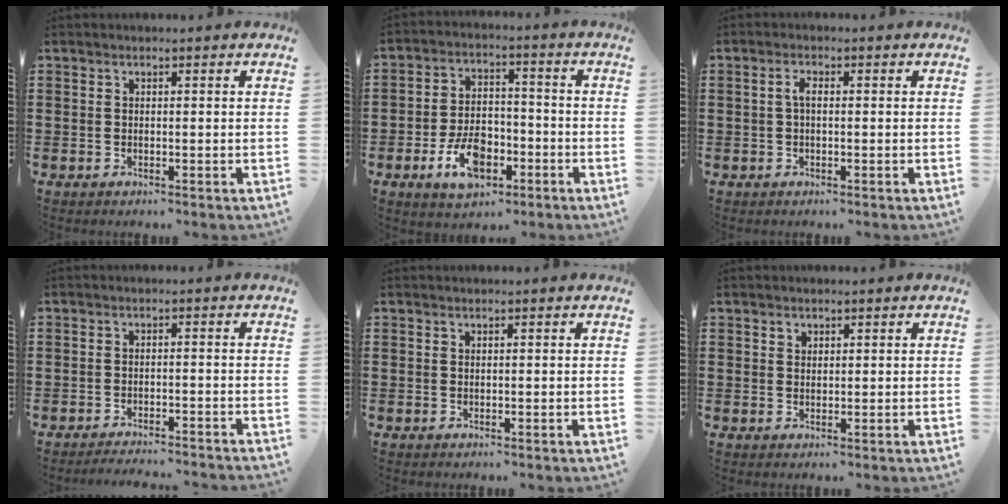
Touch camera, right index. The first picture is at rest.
{"total": 7.8, "force": [-3.3, 4.3, 5.5], "torque": [-0.108, 0.005, -0.065]}
{"total": 1.7, "force": [-0.2, 0.6, 1.6], "torque": [-0.039, -0.001, -0.007]}
{"total": 2.4, "force": [-2.4, -0.3, 0.3], "torque": [-0.008, 0.001, -0.051]}
{"total": 0.0}
{"total": 1.0, "force": [0.6, 0.8, 0.2], "torque": [-0.005, 0.002, 0.013]}